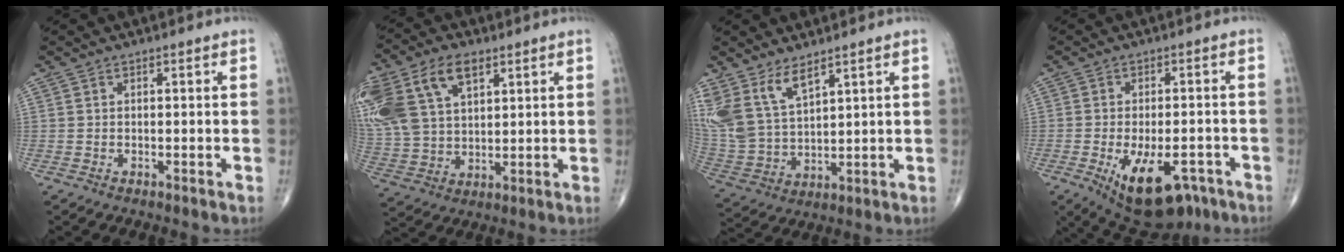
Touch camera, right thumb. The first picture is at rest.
{"total": 20.8, "force": [9.0, 12.8, 13.7], "torque": [-0.320, 0.017, 0.175]}
{"total": 12.3, "force": [7.7, 5.7, 7.6], "torque": [-0.156, -0.031, 0.176]}
{"total": 14.0, "force": [-6.8, 6.8, 10.2], "torque": [-0.145, 0.009, -0.090]}